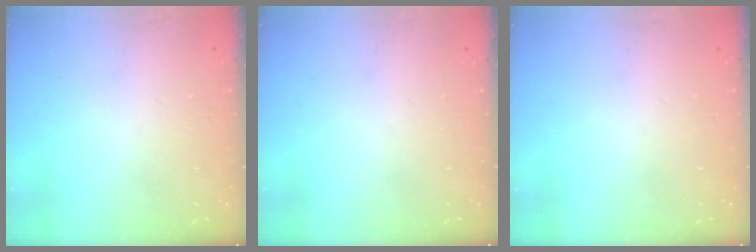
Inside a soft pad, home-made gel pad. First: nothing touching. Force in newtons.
{"total": 0.0}
{"total": 0.0}